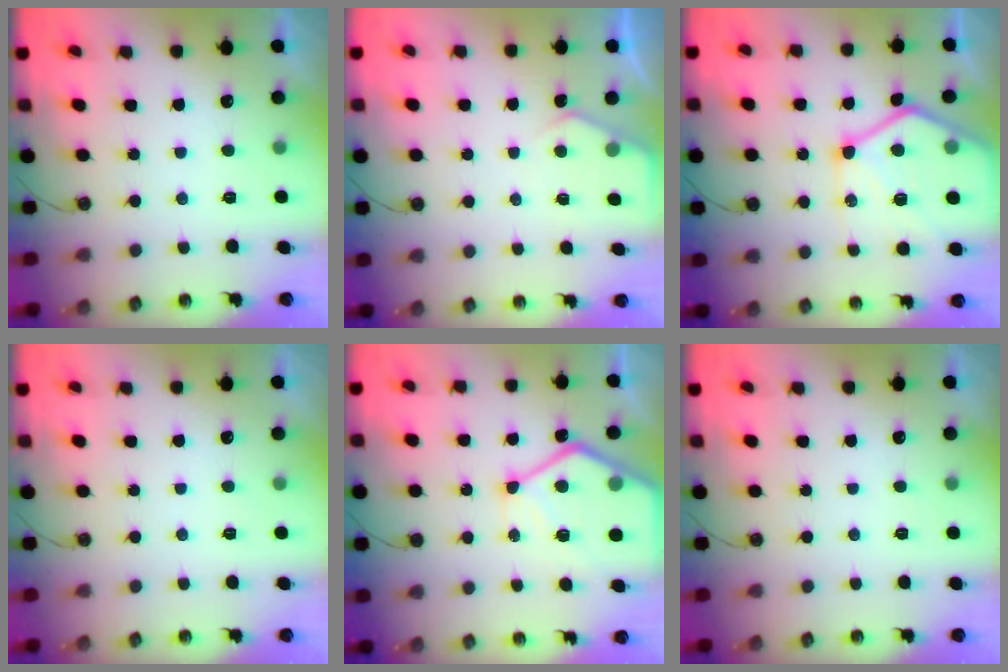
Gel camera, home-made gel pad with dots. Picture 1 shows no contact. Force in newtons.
{"total": 4.2, "press": 4.2, "slide": 0.4}
{"total": 19.6, "press": 19.5, "slide": 1.9}
{"total": 0.0}
{"total": 14.3, "press": 14.3, "slide": 0.9}
{"total": 0.0}